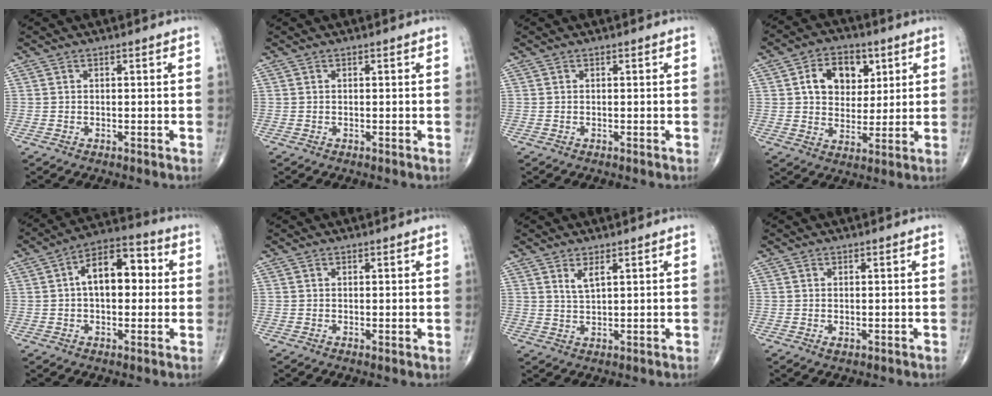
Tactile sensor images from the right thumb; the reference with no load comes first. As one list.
[{"total": 0.0}, {"total": 0.0}, {"total": 11.0, "force": [3.6, 8.0, 6.6], "torque": [-0.063, -0.008, 0.062]}, {"total": 11.8, "force": [1.4, 6.8, 9.6], "torque": [-0.125, 0.030, 0.012]}, {"total": 0.7, "force": [0.3, 0.3, 0.6], "torque": [-0.010, -0.004, 0.004]}, {"total": 2.8, "force": [1.6, 0.8, 2.1], "torque": [-0.042, -0.012, 0.035]}, {"total": 1.0, "force": [-0.1, 0.6, 0.8], "torque": [-0.014, -0.004, 0.001]}]